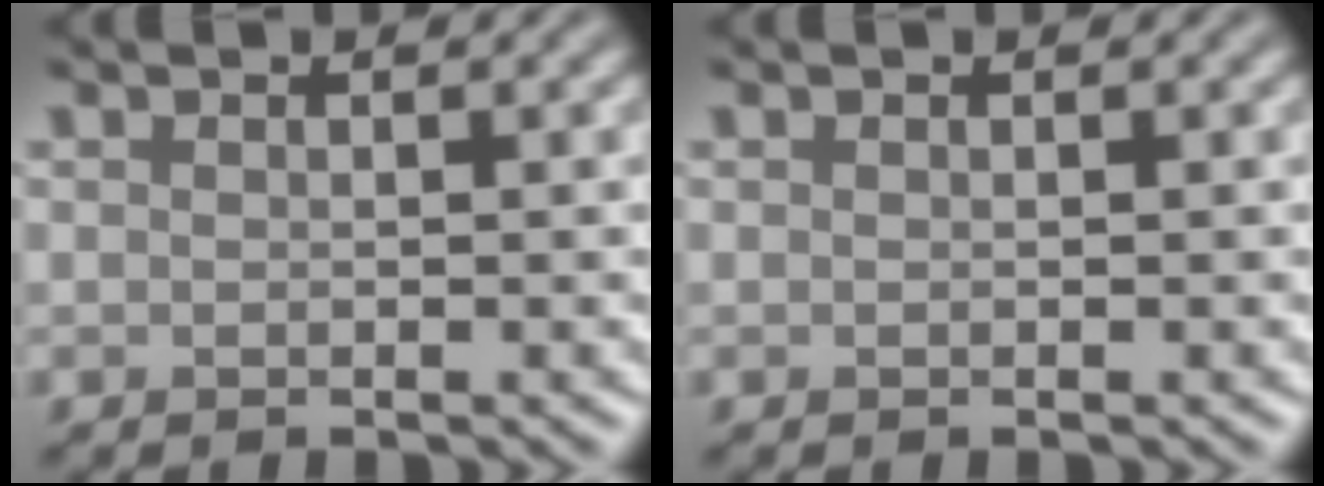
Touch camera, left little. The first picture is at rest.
{"total": 0.0}